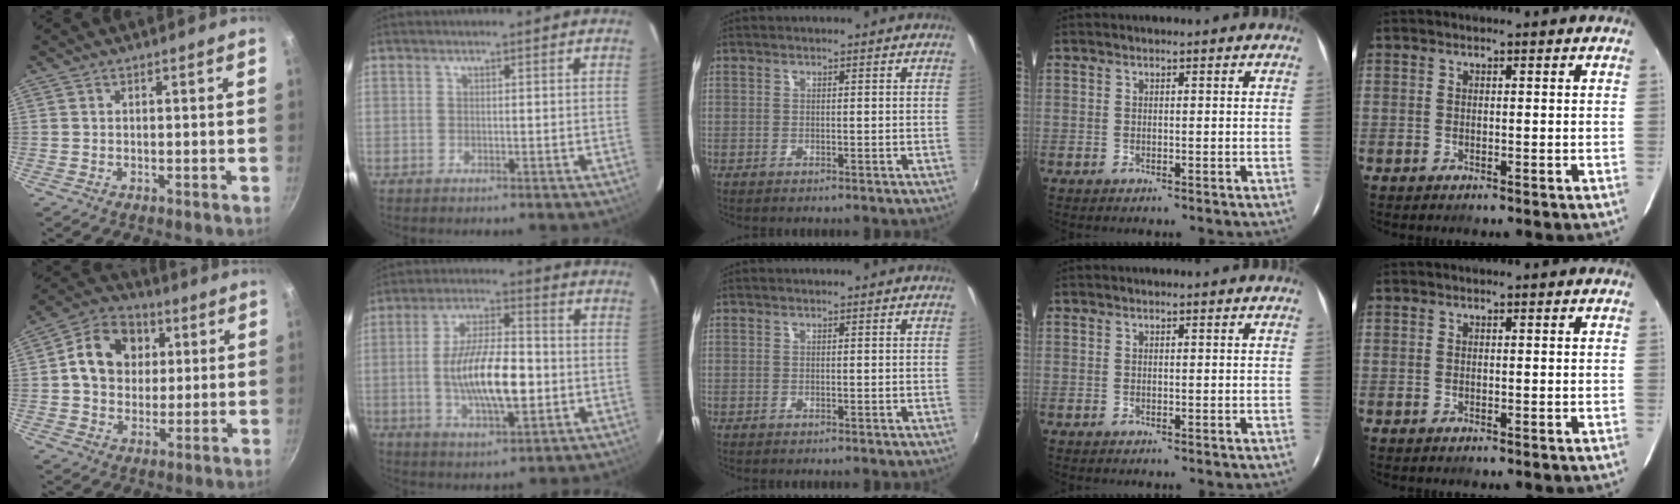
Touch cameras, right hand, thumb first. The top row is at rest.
{"thumb": {"total": 13.2, "force": [2.9, 10.6, 7.3], "torque": [-0.100, 0.013, 0.035]}, "index": {"total": 14.4, "force": [-2.4, 4.9, 13.3], "torque": [-0.247, -0.004, -0.038]}}